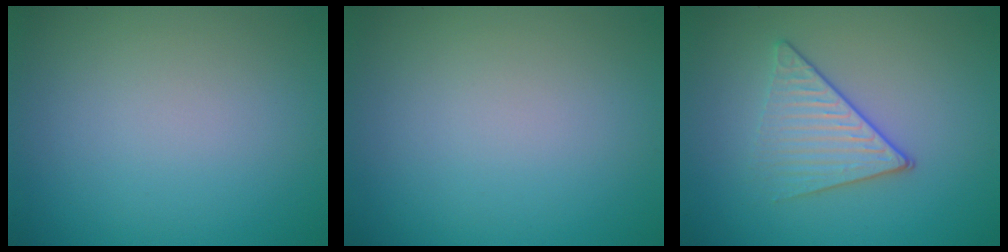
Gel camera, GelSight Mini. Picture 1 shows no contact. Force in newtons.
{"total": 0.0}
{"total": 3.4, "press": 2.9, "slide": 1.8}